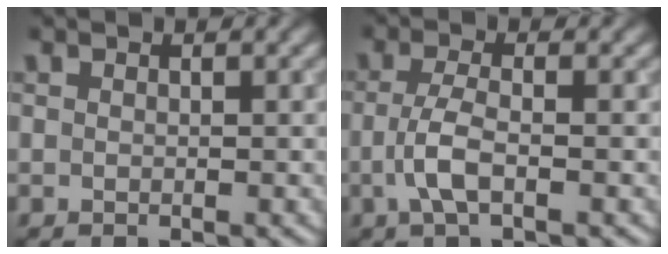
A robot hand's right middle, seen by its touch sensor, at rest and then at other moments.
{"total": 2.9, "force": [-0.9, 0.9, 2.6], "torque": [-0.060, 0.001, -0.024]}